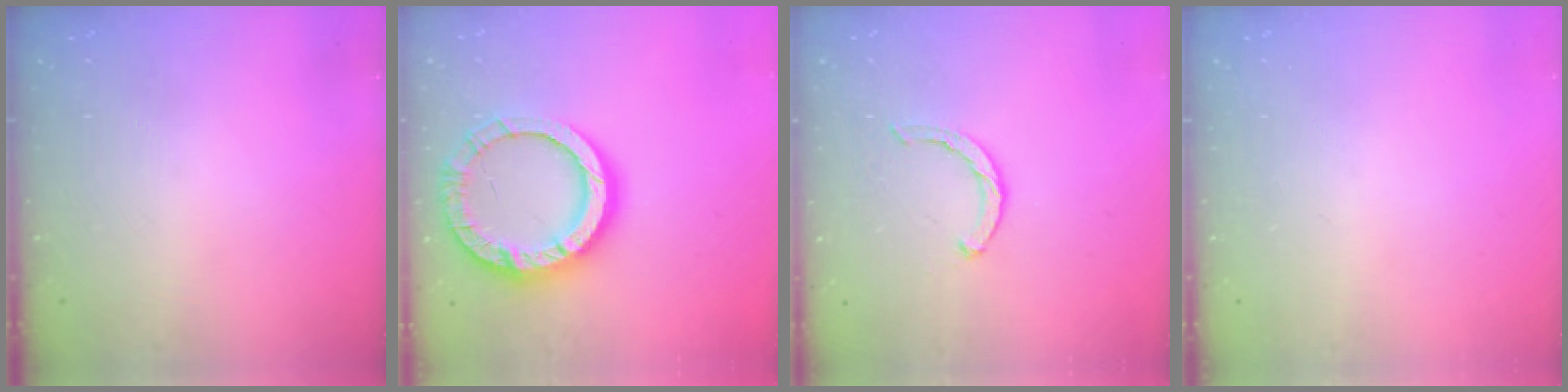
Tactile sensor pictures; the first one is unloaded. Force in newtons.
{"total": 17.0, "press": 17.0, "slide": 1.3}
{"total": 2.7, "press": 2.7, "slide": 0.4}
{"total": 0.0}